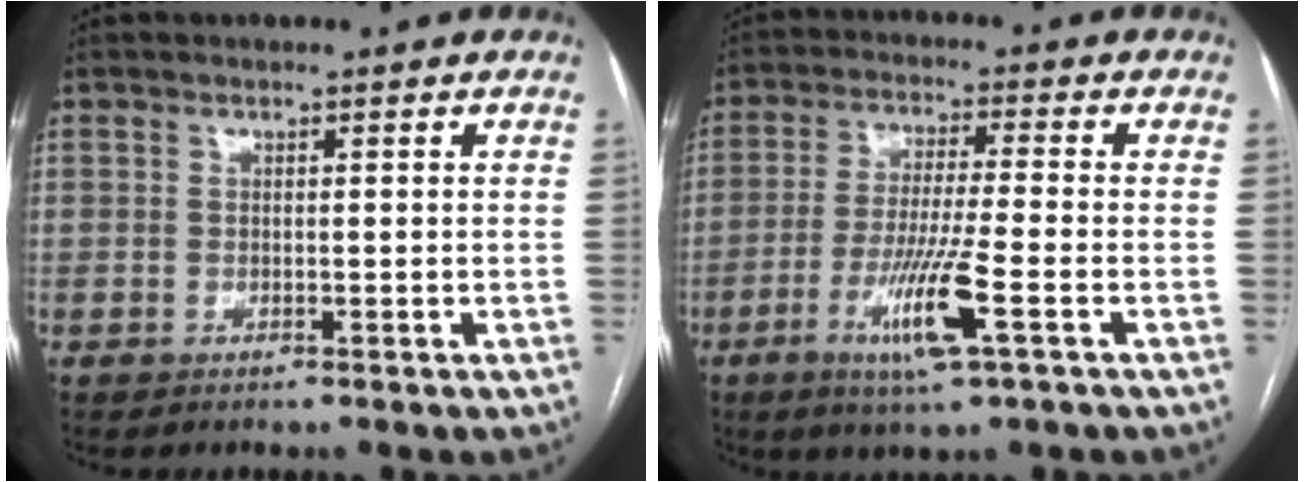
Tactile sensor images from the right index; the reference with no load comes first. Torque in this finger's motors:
{"motor_torque": [1.40, -0.33, 0.75, 0.17]}